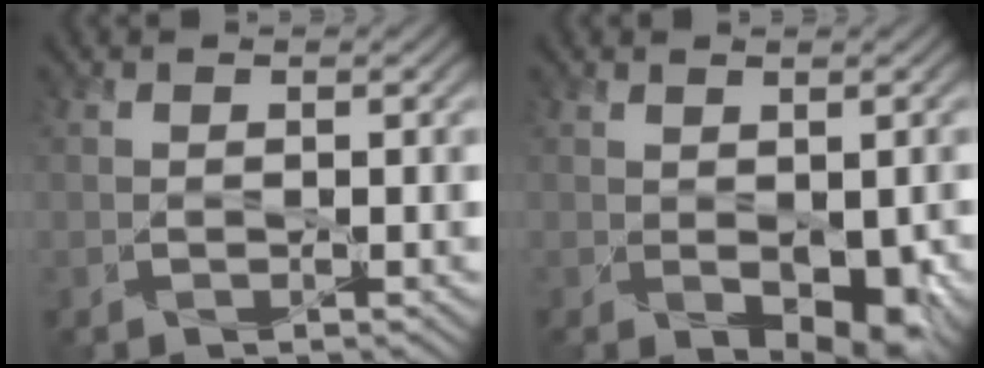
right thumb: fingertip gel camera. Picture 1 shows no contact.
{"total": 4.1, "force": [-0.6, 2.2, 3.4], "torque": [-0.055, -0.016, 0.001]}